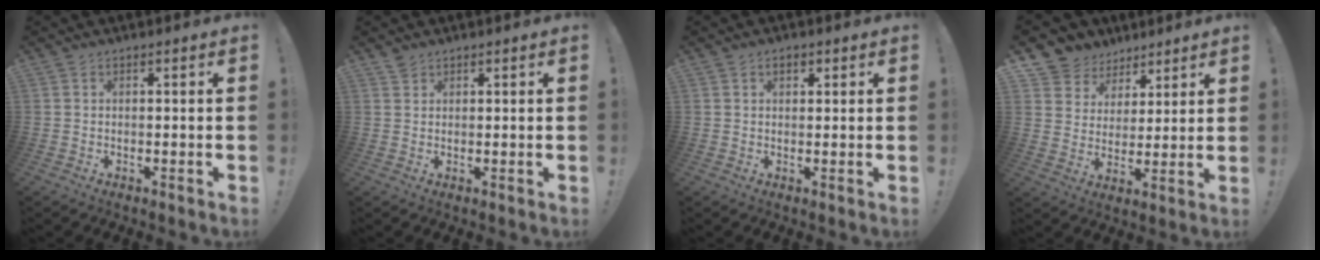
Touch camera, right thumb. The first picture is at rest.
{"total": 1.9, "force": [1.6, 0.9, 0.4], "torque": [-0.002, -0.006, 0.031]}
{"total": 2.1, "force": [1.0, 1.3, 1.3], "torque": [-0.017, 0.000, 0.015]}
{"total": 8.5, "force": [5.0, 6.8, 0.8], "torque": [-0.019, -0.037, 0.104]}